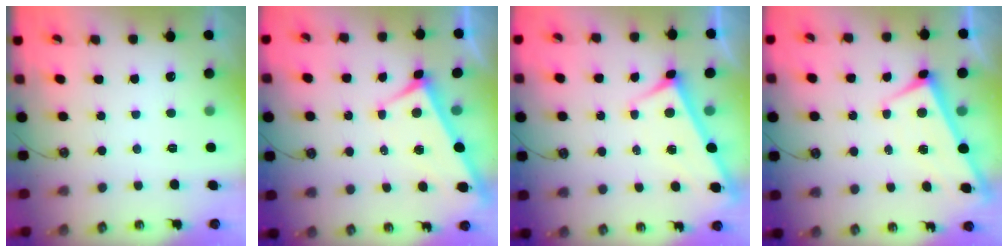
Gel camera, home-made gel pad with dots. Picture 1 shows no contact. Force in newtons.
{"total": 3.6, "press": 3.5, "slide": 0.5}
{"total": 2.1, "press": 2.1, "slide": 0.6}
{"total": 1.0, "press": 1.0, "slide": 0.1}